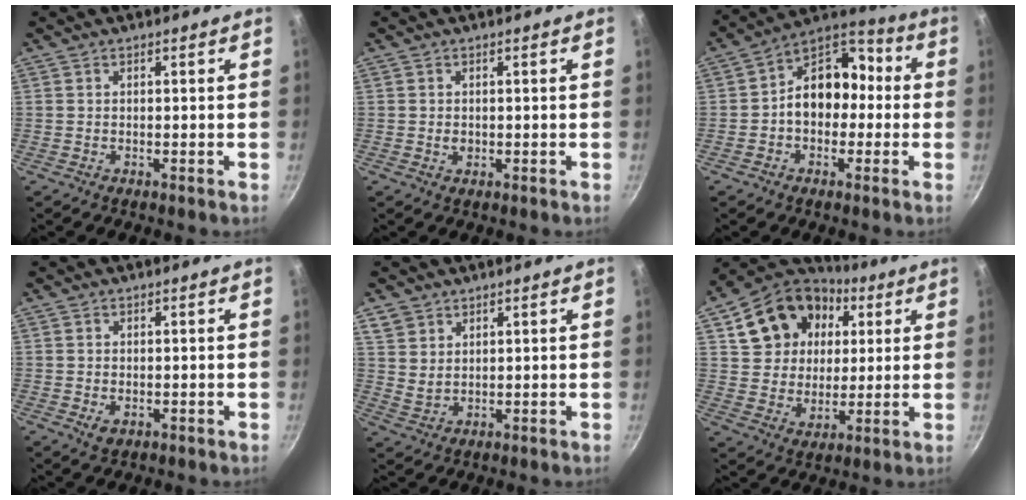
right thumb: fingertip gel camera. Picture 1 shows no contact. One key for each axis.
{"total": 1.4, "fx": -0.1, "fy": 1.1, "fz": 0.8, "tx": -0.011, "ty": -0.003, "tz": -0.003}
{"total": 13.7, "fx": -0.6, "fy": 10.4, "fz": 8.9, "tx": -0.079, "ty": 0.055, "tz": -0.030}
{"total": 2.1, "fx": -0.3, "fy": 1.6, "fz": 1.3, "tx": -0.020, "ty": -0.006, "tz": -0.004}
{"total": 4.5, "fx": 2.8, "fy": 3.2, "fz": 1.5, "tx": -0.016, "ty": -0.012, "tz": 0.057}
{"total": 18.5, "fx": 6.0, "fy": 14.9, "fz": 9.3, "tx": -0.146, "ty": 0.016, "tz": 0.104}